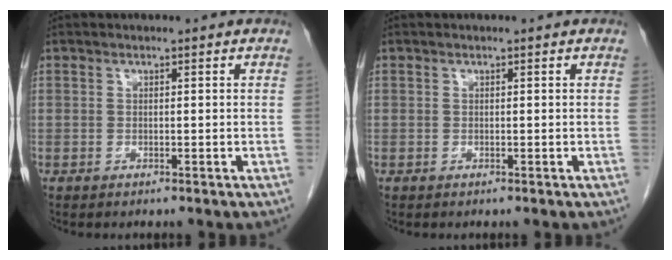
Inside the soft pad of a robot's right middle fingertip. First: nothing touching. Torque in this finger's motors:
{"motor_torque": [0.00, 0.00, 0.00, 0.00]}